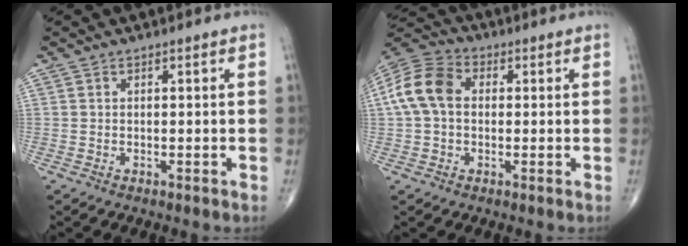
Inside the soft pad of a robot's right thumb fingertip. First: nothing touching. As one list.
[{"total": 11.0, "force": [1.0, 7.9, 7.6], "torque": [-0.154, 0.032, 0.010]}]